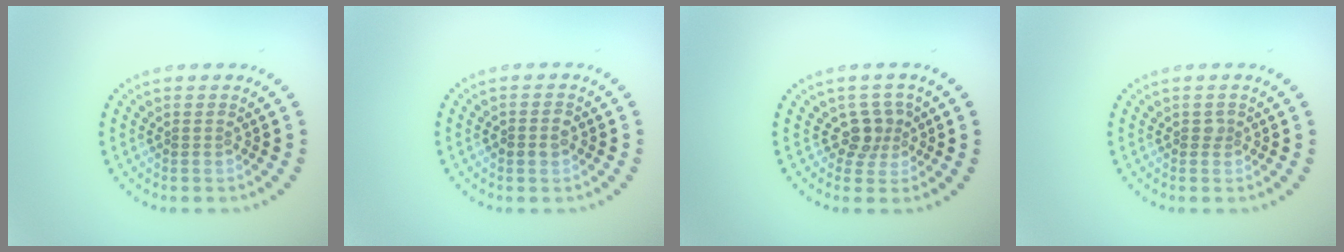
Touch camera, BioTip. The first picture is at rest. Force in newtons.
{"total": 1.4, "press": 1.4, "slide": 0.3}
{"total": 2.3, "press": 1.8, "slide": 1.5}
{"total": 0.6, "press": 0.5, "slide": 0.3}